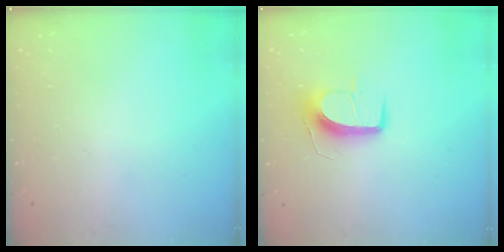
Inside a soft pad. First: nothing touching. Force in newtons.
{"total": 10.7, "press": 10.7, "slide": 0.4}